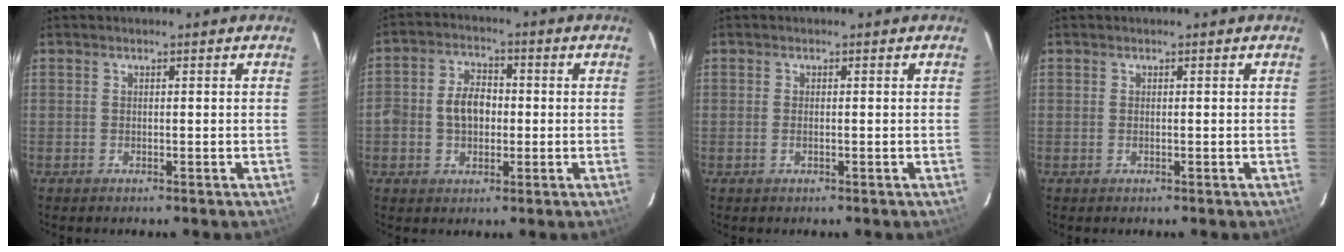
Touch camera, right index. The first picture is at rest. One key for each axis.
{"total": 7.0, "fx": -0.7, "fy": 5.0, "fz": 4.9, "tx": -0.096, "ty": 0.019, "tz": -0.009}
{"total": 0.8, "fx": -0.2, "fy": 0.2, "fz": 0.7, "tx": -0.015, "ty": 0.000, "tz": -0.004}
{"total": 0.0}